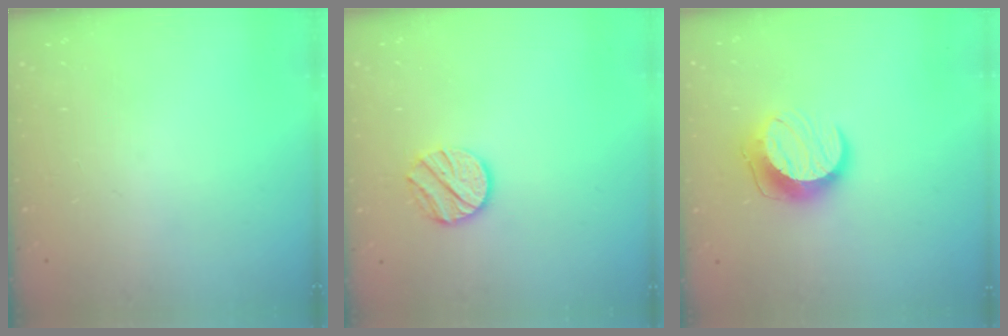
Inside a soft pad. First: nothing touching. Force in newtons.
{"total": 10.3, "press": 10.3, "slide": 0.9}
{"total": 12.0, "press": 12.0, "slide": 0.7}